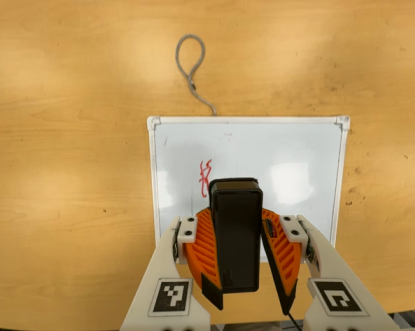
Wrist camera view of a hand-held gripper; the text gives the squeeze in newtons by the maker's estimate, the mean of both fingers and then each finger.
{"total": 9.6, "left": 9.6, "right": 9.5}